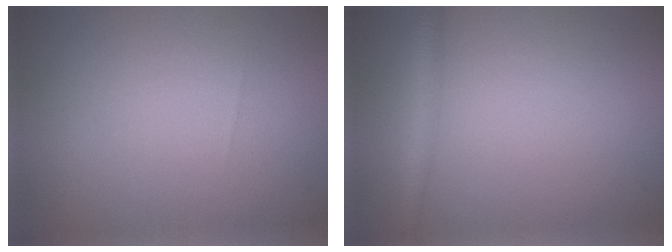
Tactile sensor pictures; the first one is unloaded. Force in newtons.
{"total": 1.6, "press": 1.6, "slide": 0.0}